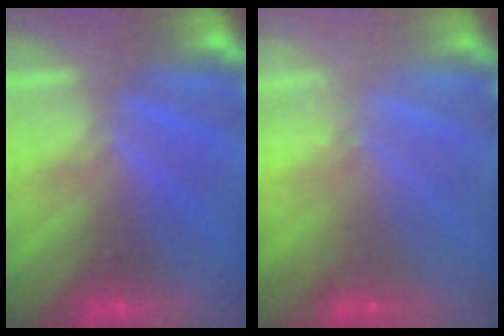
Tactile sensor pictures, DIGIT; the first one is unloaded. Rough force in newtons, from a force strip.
{"total": 2.7}